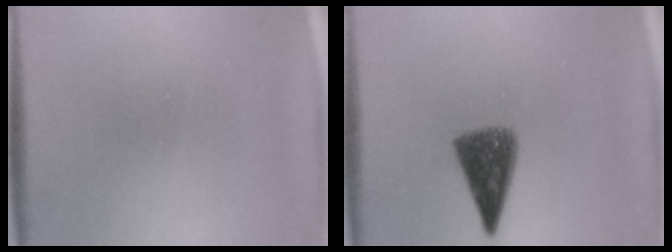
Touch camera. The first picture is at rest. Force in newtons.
{"total": 8.0}